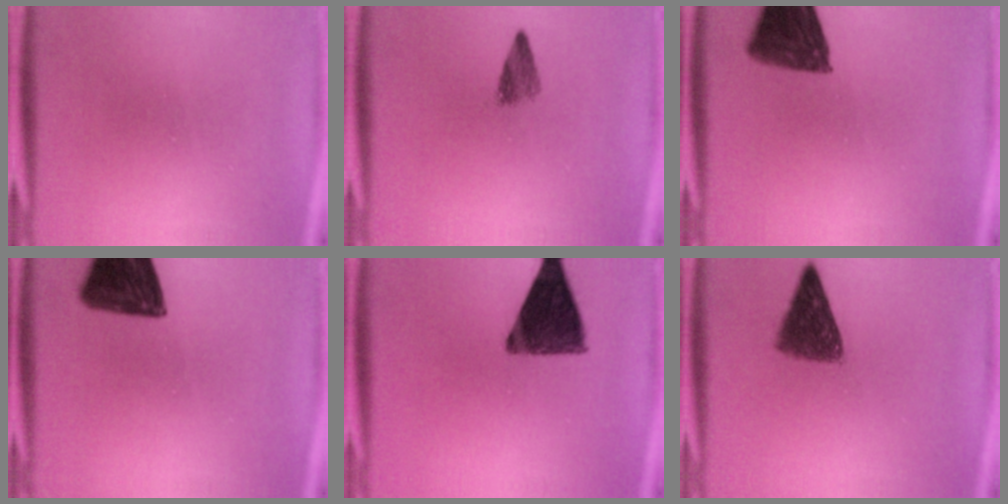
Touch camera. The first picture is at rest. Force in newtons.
{"total": 2.4}
{"total": 10.7}
{"total": 12.7}
{"total": 11.5}
{"total": 7.0}